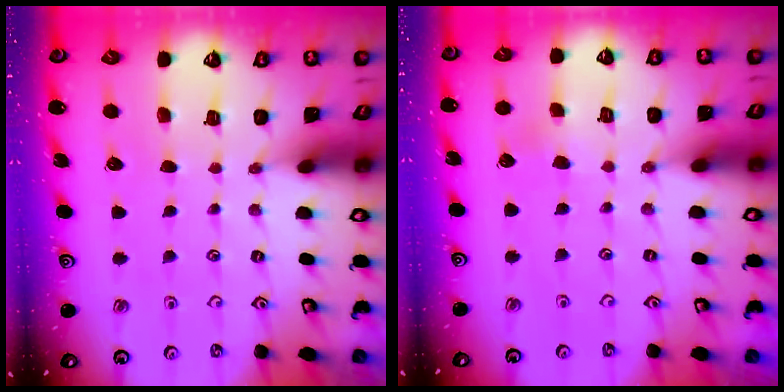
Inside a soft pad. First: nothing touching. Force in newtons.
{"total": 1.6, "press": 1.6, "slide": 0.0}